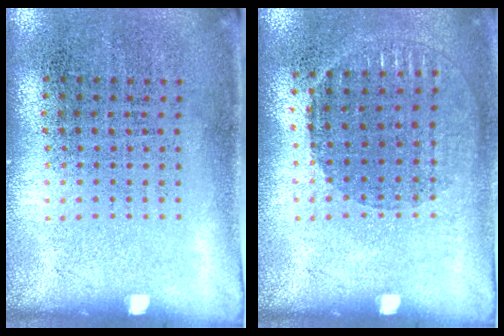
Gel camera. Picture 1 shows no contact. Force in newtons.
{"total": 0.9, "press": 0.8, "slide": 0.3}